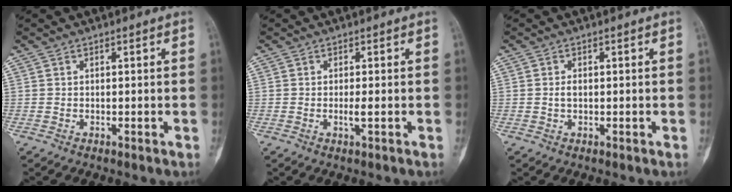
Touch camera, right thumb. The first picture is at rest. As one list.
[{"total": 1.5, "force": [-0.2, 0.1, 1.4], "torque": [-0.031, -0.003, -0.002]}, {"total": 1.3, "force": [0.0, 0.8, 1.1], "torque": [-0.020, 0.001, 0.000]}]